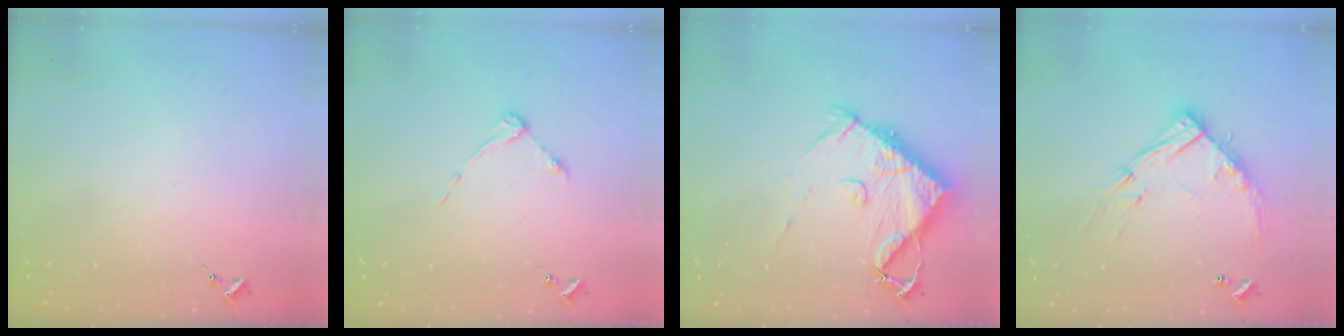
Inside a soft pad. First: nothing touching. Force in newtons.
{"total": 4.3, "press": 4.3, "slide": 0.6}
{"total": 10.9, "press": 10.8, "slide": 1.4}
{"total": 13.8, "press": 13.8, "slide": 1.0}